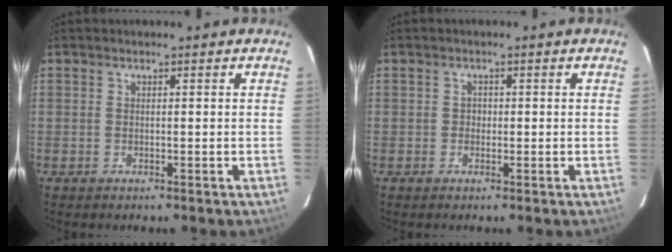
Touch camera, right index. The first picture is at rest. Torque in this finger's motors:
{"motor_torque": [0.20, 0.15, 0.06, 0.01]}